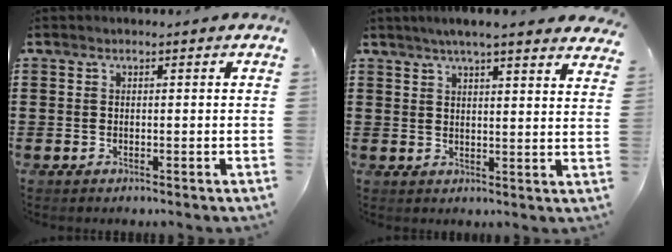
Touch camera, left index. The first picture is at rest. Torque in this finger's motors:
{"motor_torque": [2.14, 0.00, -0.68, -0.21]}